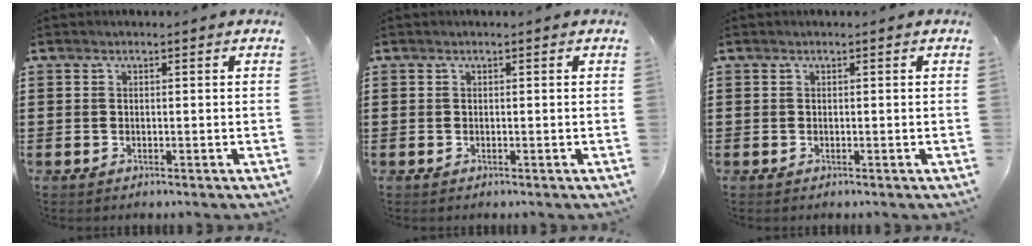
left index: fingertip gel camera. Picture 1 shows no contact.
{"total": 0.0}
{"total": 0.0}